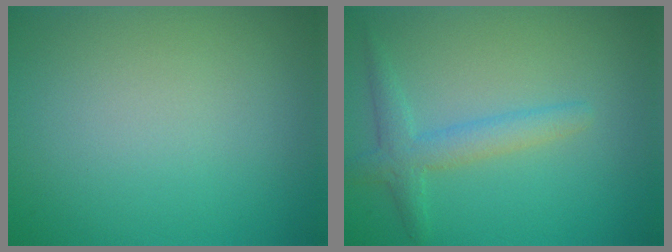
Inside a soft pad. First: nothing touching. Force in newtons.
{"total": 2.8, "press": 2.7, "slide": 0.2}